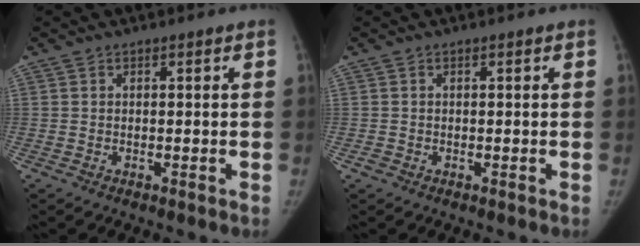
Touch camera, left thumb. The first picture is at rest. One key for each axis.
{"total": 0.7, "fx": -0.2, "fy": 0.6, "fz": 0.2, "tx": -0.002, "ty": 0.001, "tz": -0.004}